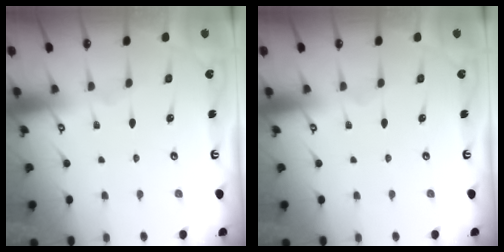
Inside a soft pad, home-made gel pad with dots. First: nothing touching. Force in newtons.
{"total": 0.0}